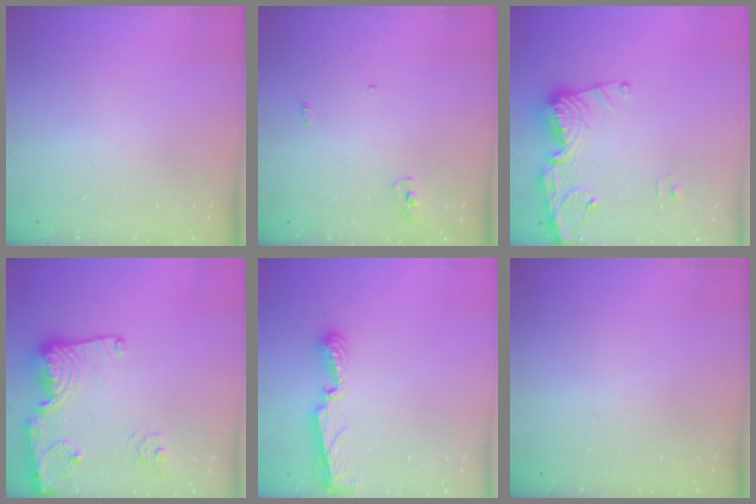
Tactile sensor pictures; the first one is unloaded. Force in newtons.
{"total": 3.6, "press": 3.4, "slide": 1.1}
{"total": 14.8, "press": 14.7, "slide": 1.7}
{"total": 16.3, "press": 16.3, "slide": 1.3}
{"total": 7.7, "press": 7.7, "slide": 0.8}
{"total": 0.0}